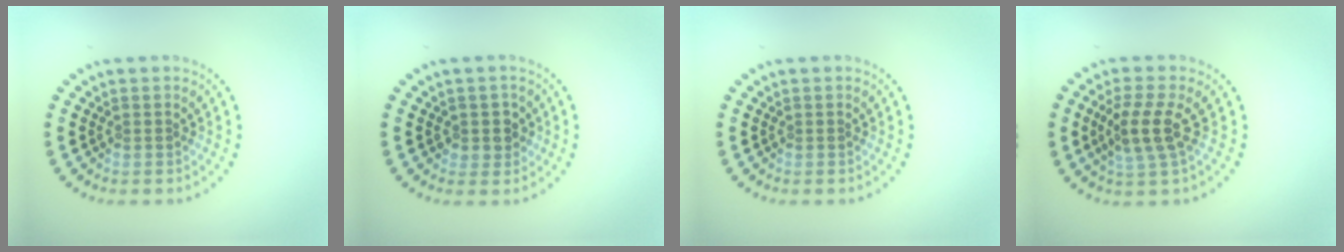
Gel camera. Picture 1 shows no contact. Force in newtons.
{"total": 1.9, "press": 1.7, "slide": 0.9}
{"total": 0.0}
{"total": 3.5, "press": 3.1, "slide": 1.7}